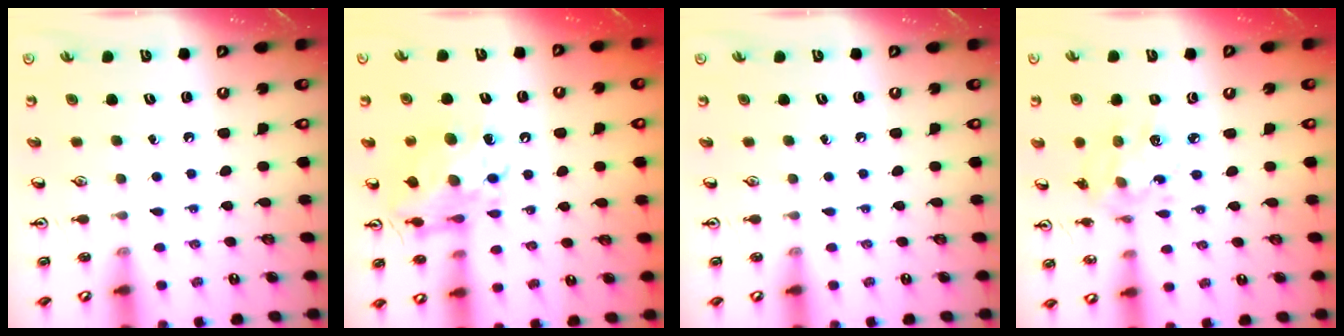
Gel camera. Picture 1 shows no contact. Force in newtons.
{"total": 11.8, "press": 11.8, "slide": 1.3}
{"total": 0.0}
{"total": 8.2, "press": 8.2, "slide": 0.4}